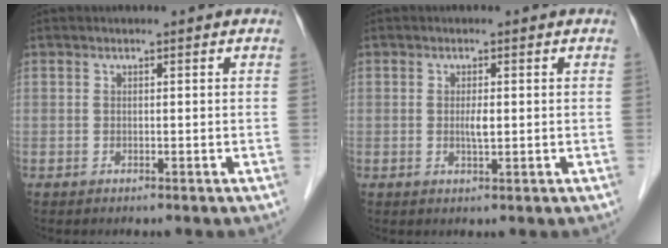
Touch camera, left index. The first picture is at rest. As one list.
[{"total": 1.9, "force": [-1.2, 0.2, 1.5], "torque": [-0.029, -0.007, -0.019]}]